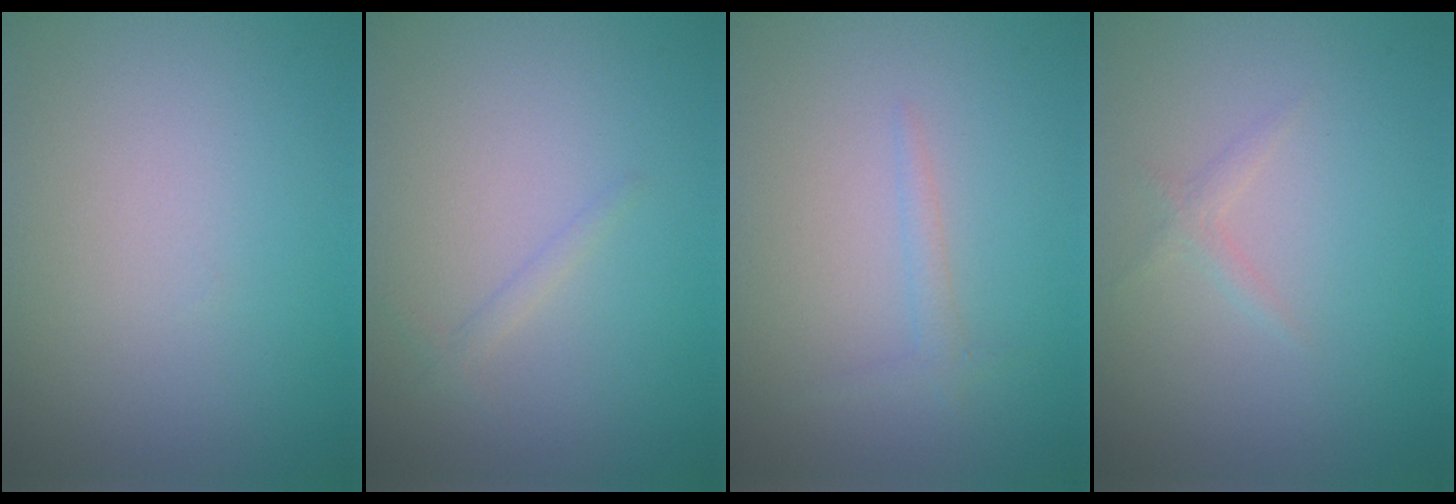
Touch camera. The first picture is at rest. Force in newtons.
{"total": 0.9, "press": 0.9, "slide": 0.0}
{"total": 1.0, "press": 1.0, "slide": 0.1}
{"total": 0.9, "press": 0.9, "slide": 0.0}